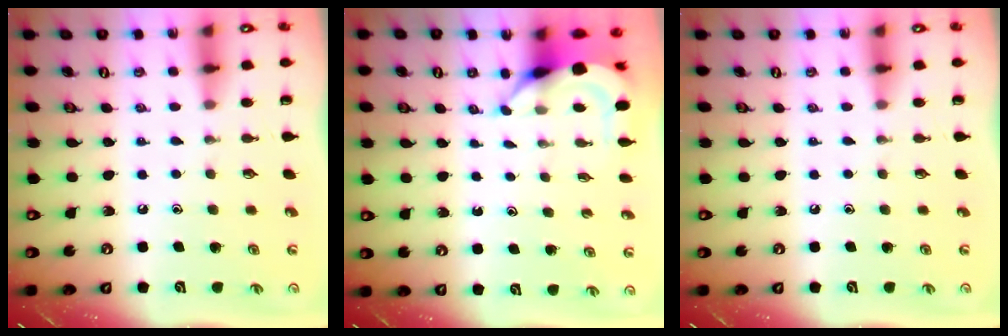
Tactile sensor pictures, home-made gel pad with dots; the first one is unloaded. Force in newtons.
{"total": 4.5, "press": 4.5, "slide": 0.2}
{"total": 0.0}